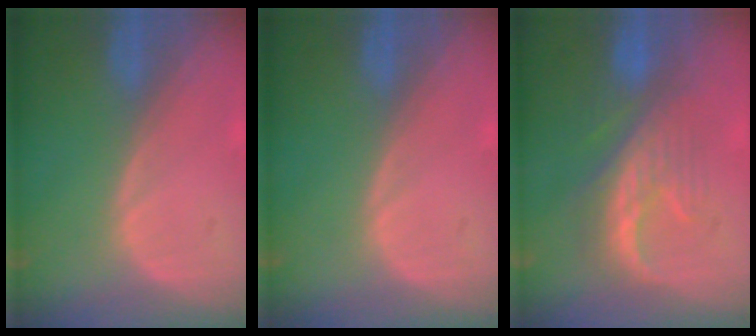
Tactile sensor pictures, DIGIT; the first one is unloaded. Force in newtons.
{"total": 0.0}
{"total": 8.1, "press": 7.7, "slide": 2.5}